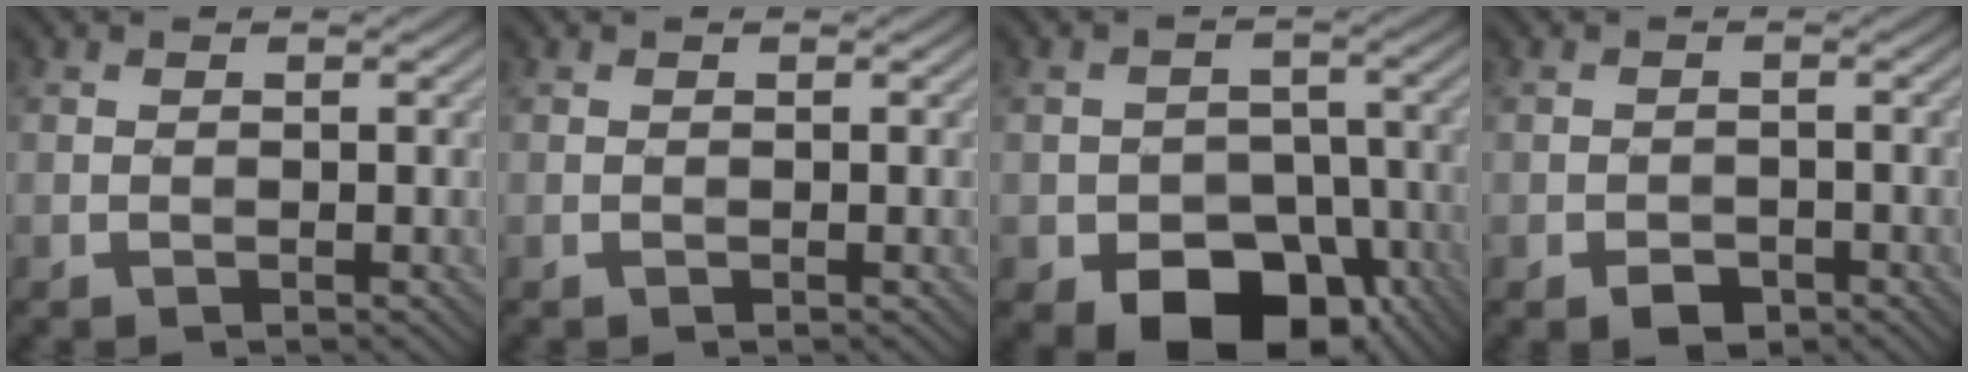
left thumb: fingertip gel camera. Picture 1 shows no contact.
{"total": 0.0}
{"total": 11.0, "force": [-6.0, 7.0, 6.0], "torque": [-0.091, -0.021, -0.095]}
{"total": 2.4, "force": [-1.5, 1.4, 1.2], "torque": [-0.018, -0.002, -0.027]}